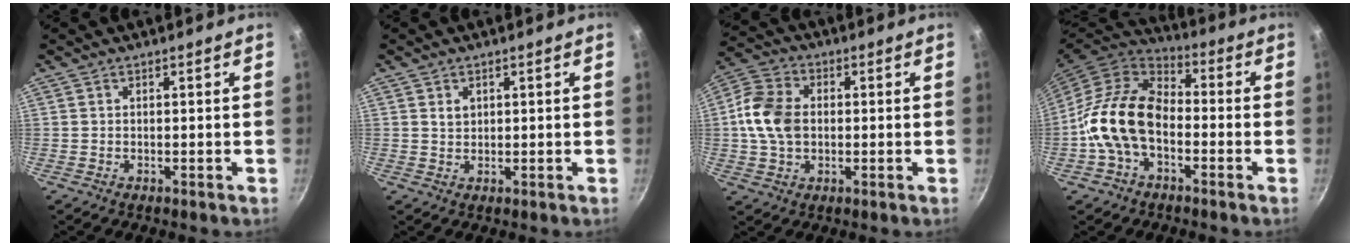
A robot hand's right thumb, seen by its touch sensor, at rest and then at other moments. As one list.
[{"total": 1.9, "force": [0.7, 1.6, 0.9], "torque": [-0.008, 0.000, 0.012]}, {"total": 11.0, "force": [0.2, 8.0, 7.5], "torque": [-0.134, 0.016, -0.008]}, {"total": 14.4, "force": [-2.8, 9.9, 10.2], "torque": [-0.157, 0.038, -0.068]}]